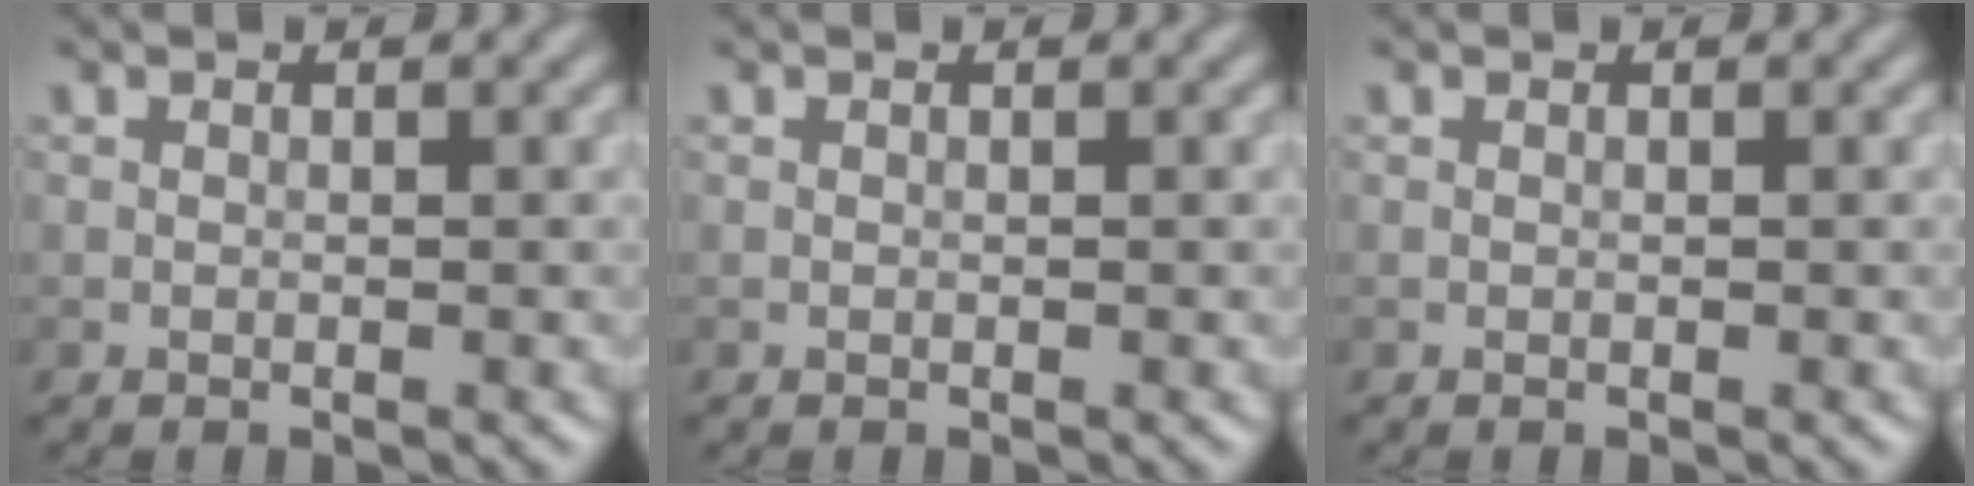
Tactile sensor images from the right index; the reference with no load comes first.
{"total": 0.0}
{"total": 0.0}